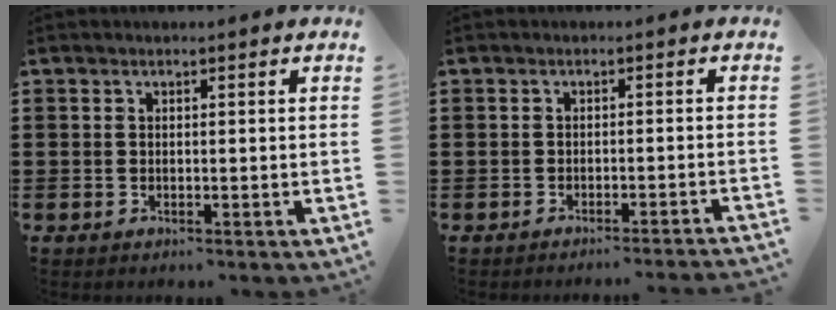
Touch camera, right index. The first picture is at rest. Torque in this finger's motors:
{"motor_torque": [-0.52, 0.65, -0.28, -0.03]}